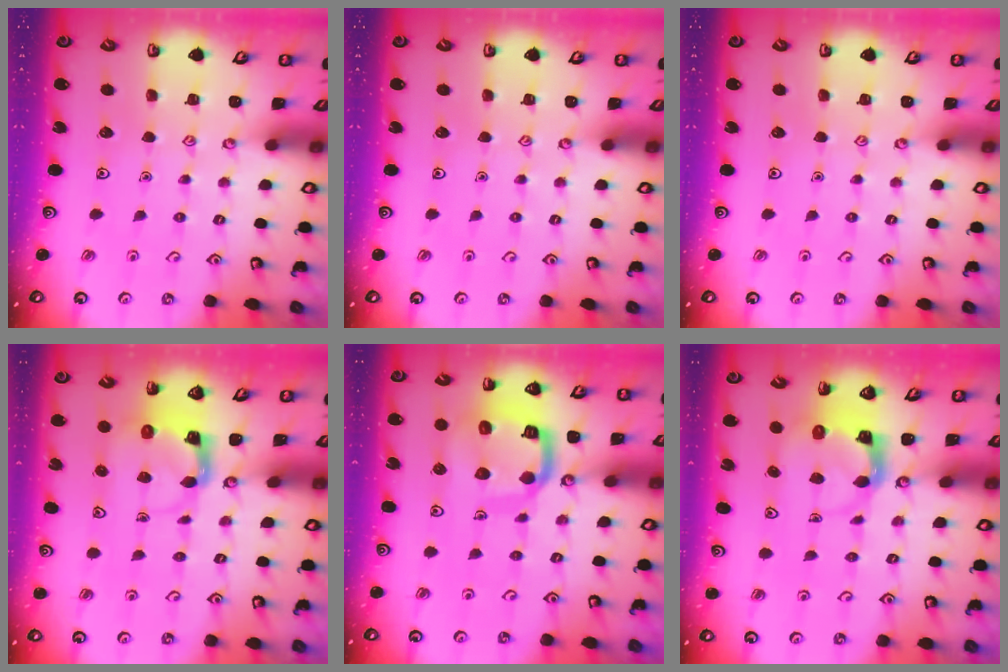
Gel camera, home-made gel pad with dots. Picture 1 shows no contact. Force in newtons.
{"total": 0.0}
{"total": 0.0}
{"total": 3.9, "press": 3.8, "slide": 0.7}
{"total": 13.1, "press": 13.0, "slide": 1.6}
{"total": 3.9, "press": 3.9, "slide": 0.3}